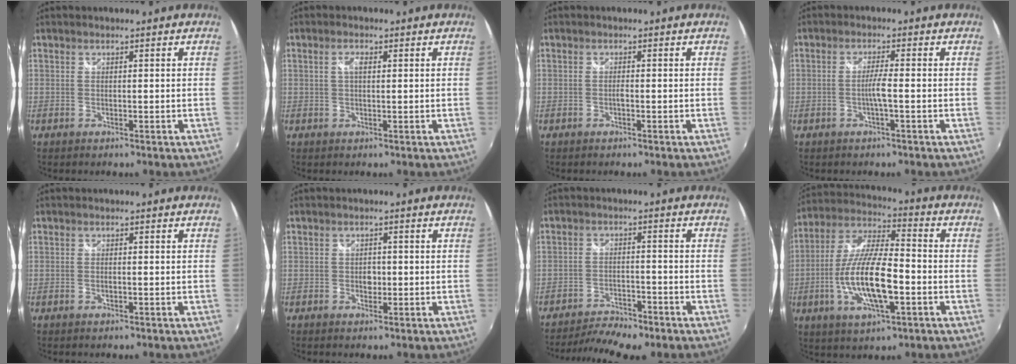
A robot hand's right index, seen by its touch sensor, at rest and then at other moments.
{"total": 1.9, "force": [0.5, 0.8, 1.6], "torque": [-0.031, 0.003, 0.007]}
{"total": 0.7, "force": [-0.4, 0.1, 0.6], "torque": [-0.011, 0.003, -0.008]}
{"total": 2.7, "force": [-0.9, -0.5, 2.5], "torque": [-0.047, -0.001, -0.019]}
{"total": 0.9, "force": [-0.2, 0.4, 0.8], "torque": [-0.018, -0.001, -0.005]}
{"total": 1.9, "force": [-0.3, 1.5, 1.1], "torque": [-0.019, 0.002, -0.007]}
{"total": 9.8, "force": [-8.3, 2.6, 4.5], "torque": [-0.109, -0.015, -0.131]}
{"total": 16.1, "force": [-4.2, 4.9, 14.8], "torque": [-0.299, -0.008, -0.079]}